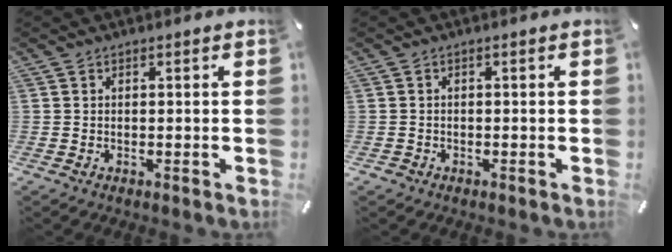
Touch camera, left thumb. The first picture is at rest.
{"total": 0.8, "force": [-0.5, 0.7, 0.2], "torque": [-0.003, 0.003, -0.012]}